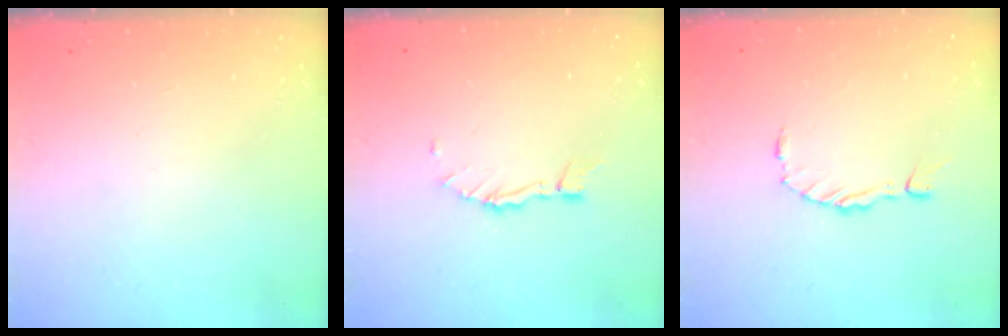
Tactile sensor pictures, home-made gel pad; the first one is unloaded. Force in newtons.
{"total": 4.9, "press": 4.9, "slide": 0.2}
{"total": 0.8, "press": 0.8, "slide": 0.1}